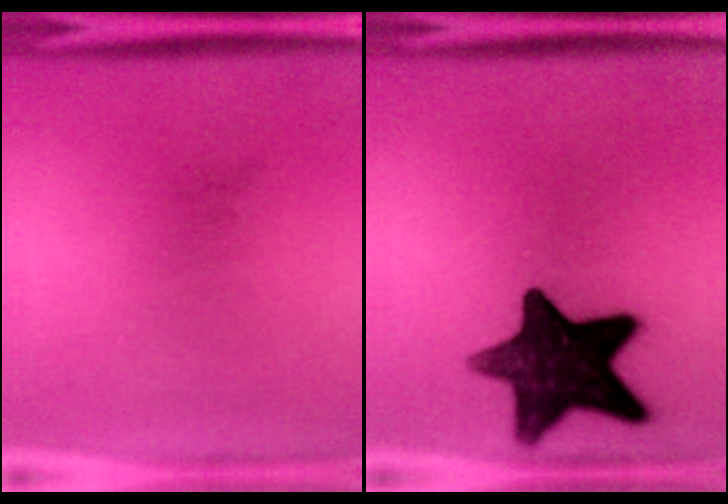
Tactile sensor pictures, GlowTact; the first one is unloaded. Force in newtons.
{"total": 14.9}